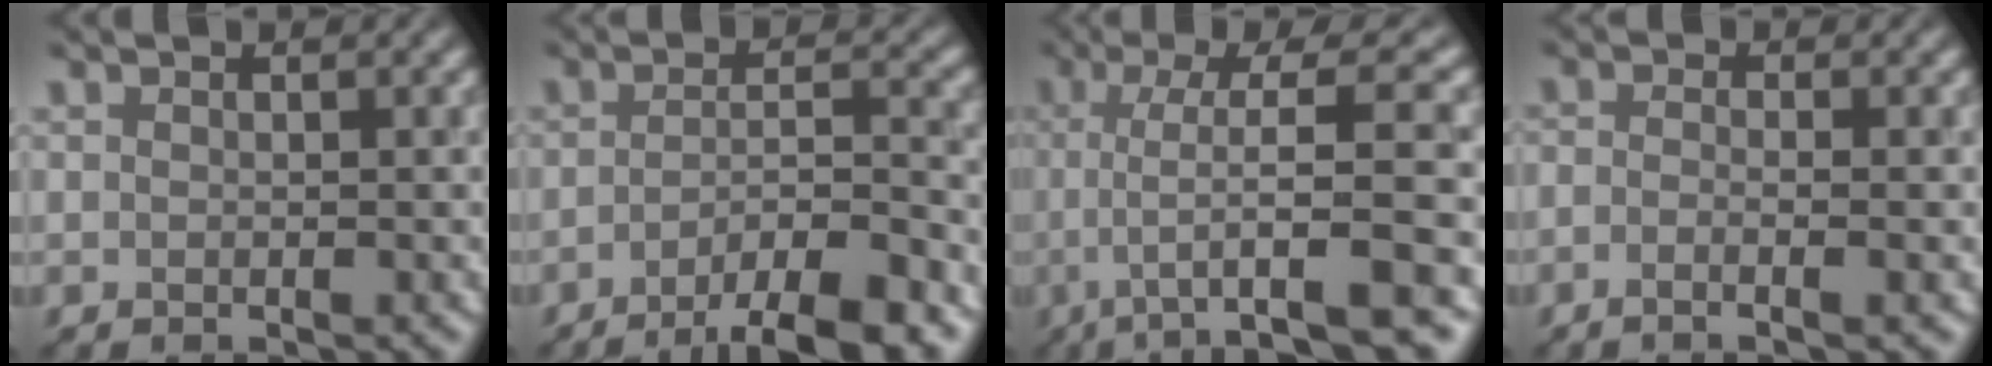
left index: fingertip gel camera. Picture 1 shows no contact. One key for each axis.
{"total": 7.8, "fx": -4.9, "fy": 1.5, "fz": 5.9, "tx": -0.074, "ty": 0.017, "tz": -0.065}
{"total": 8.6, "fx": -1.3, "fy": 1.7, "fz": 8.3, "tx": -0.123, "ty": 0.024, "tz": -0.011}
{"total": 2.0, "fx": -1.1, "fy": 0.5, "fz": 1.7, "tx": -0.019, "ty": 0.002, "tz": -0.018}